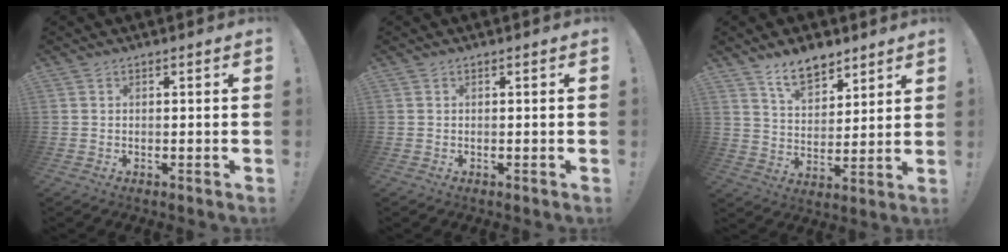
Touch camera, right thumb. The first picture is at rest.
{"total": 0.0}
{"total": 10.2, "force": [7.7, 5.2, 4.1], "torque": [-0.072, -0.045, 0.147]}